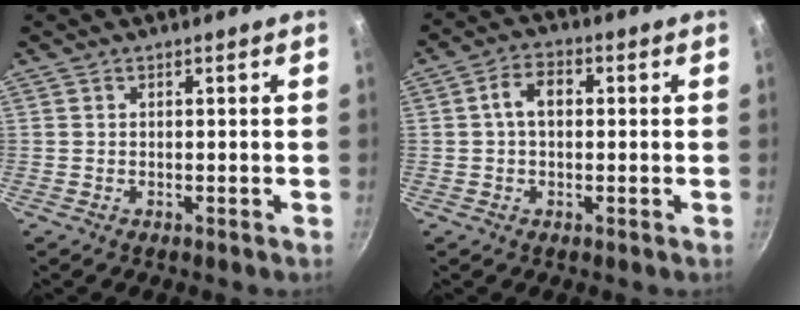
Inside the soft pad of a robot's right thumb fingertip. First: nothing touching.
{"total": 5.1, "force": [0.5, 3.4, 3.8], "torque": [-0.059, 0.015, 0.001]}